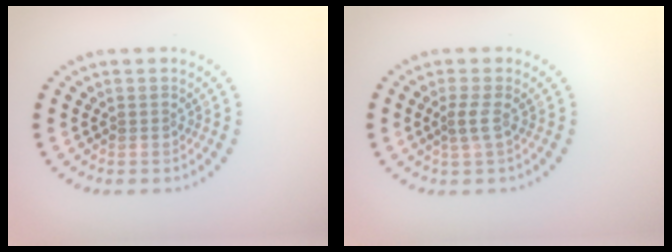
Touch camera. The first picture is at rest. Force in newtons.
{"total": 1.4, "press": 1.0, "slide": 0.9}